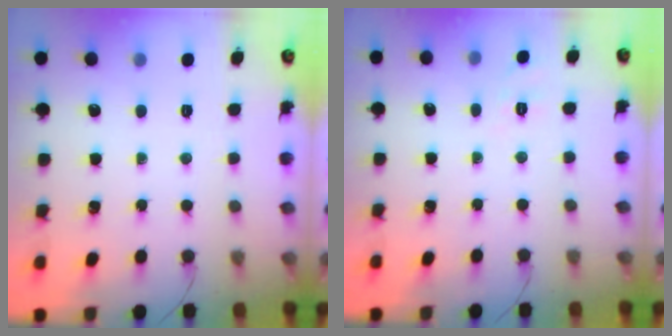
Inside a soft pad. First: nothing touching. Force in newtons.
{"total": 2.9, "press": 2.4, "slide": 1.7}